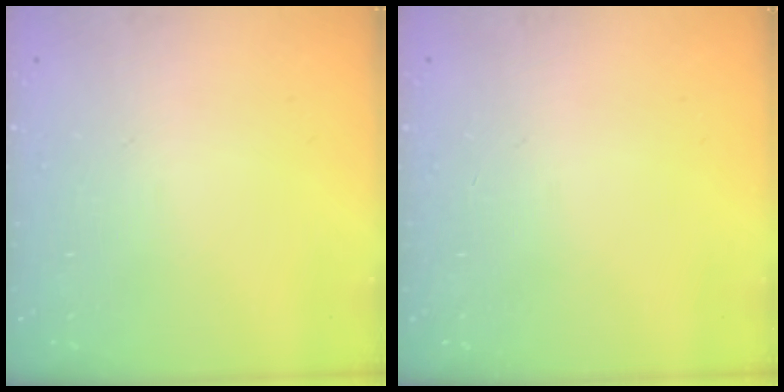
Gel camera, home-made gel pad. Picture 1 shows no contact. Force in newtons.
{"total": 0.0}